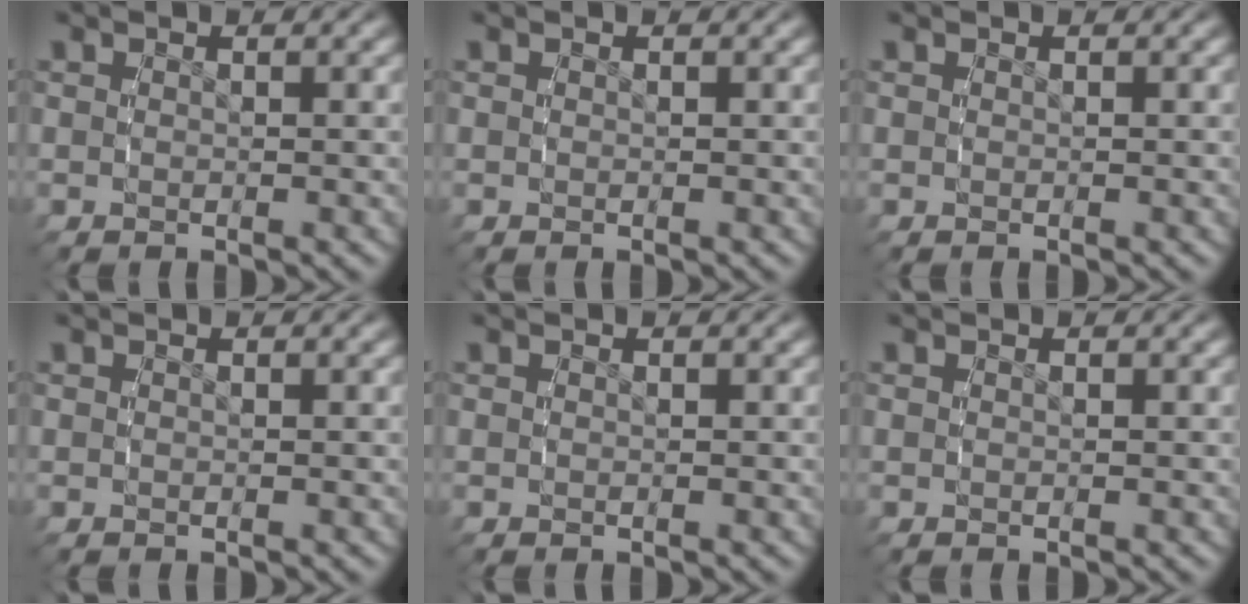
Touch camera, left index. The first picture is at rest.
{"total": 0.0}
{"total": 0.0}
{"total": 0.0}
{"total": 0.0}
{"total": 0.0}